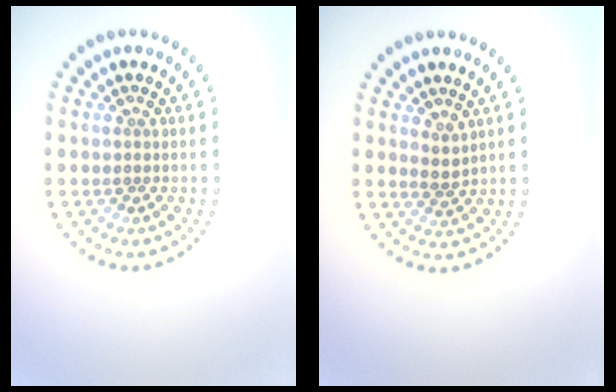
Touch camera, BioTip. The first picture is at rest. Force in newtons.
{"total": 1.3, "press": 0.9, "slide": 0.9}